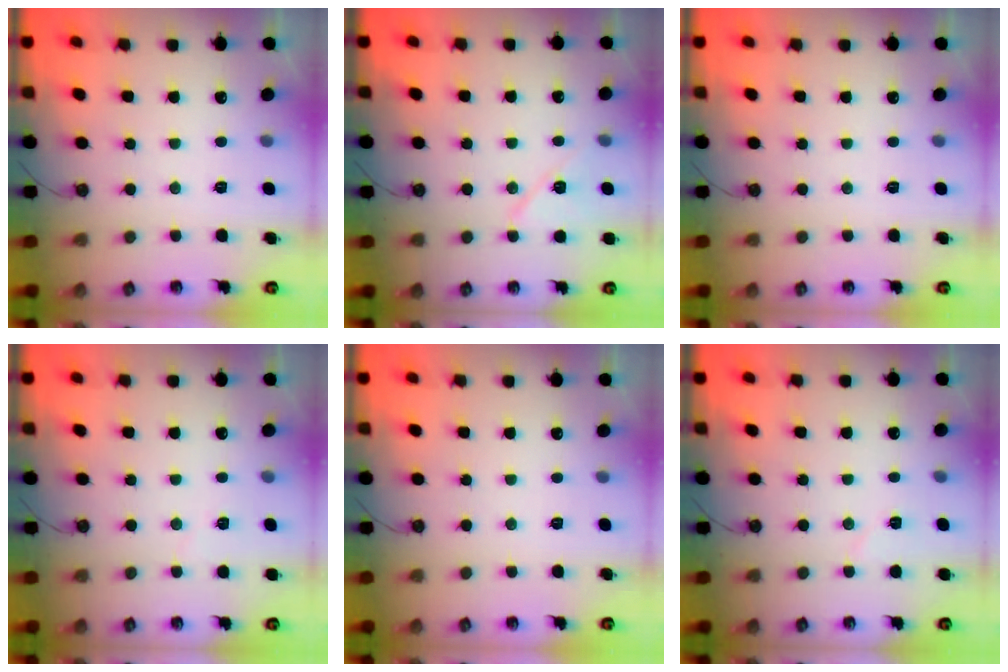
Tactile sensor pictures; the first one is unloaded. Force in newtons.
{"total": 8.9, "press": 8.9, "slide": 0.9}
{"total": 0.0}
{"total": 2.6, "press": 2.2, "slide": 1.5}
{"total": 0.0}
{"total": 4.4, "press": 4.1, "slide": 1.6}